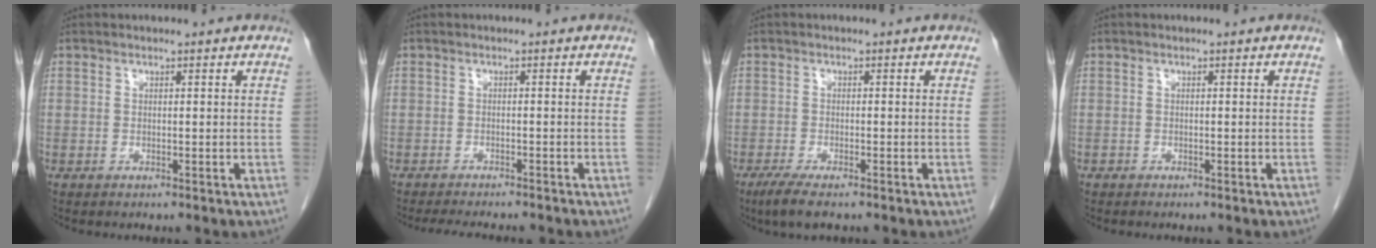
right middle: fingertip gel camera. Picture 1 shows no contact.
{"total": 8.1, "force": [-7.3, 1.4, 3.3], "torque": [-0.046, -0.012, -0.098]}
{"total": 4.3, "force": [-3.0, 0.7, 3.0], "torque": [-0.060, -0.013, -0.051]}
{"total": 0.0}